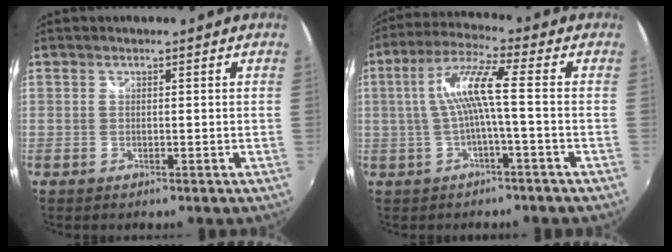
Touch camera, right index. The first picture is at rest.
{"total": 8.0, "force": [-0.8, 0.0, 7.9], "torque": [-0.165, 0.012, -0.009]}